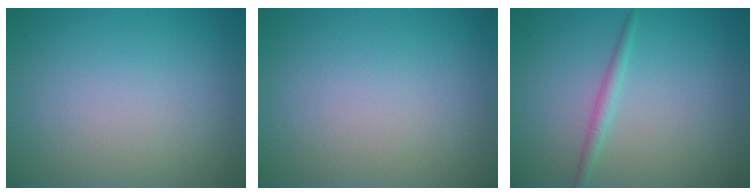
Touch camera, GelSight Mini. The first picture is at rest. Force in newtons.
{"total": 0.0}
{"total": 1.3, "press": 1.3, "slide": 0.1}